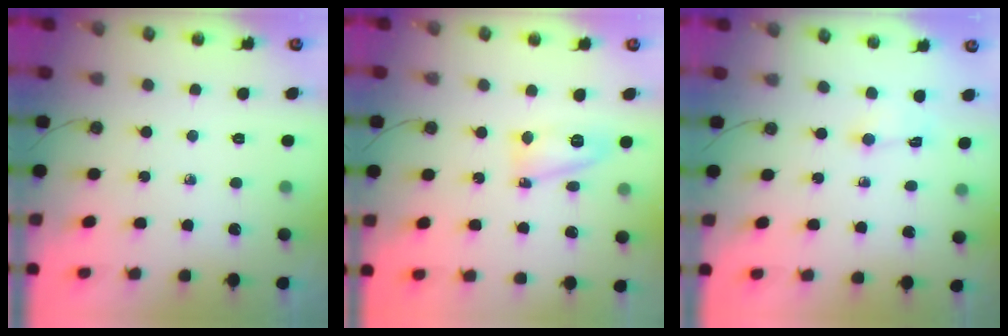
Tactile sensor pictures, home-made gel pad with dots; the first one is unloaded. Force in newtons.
{"total": 10.3, "press": 10.3, "slide": 0.8}
{"total": 1.2, "press": 1.0, "slide": 0.6}